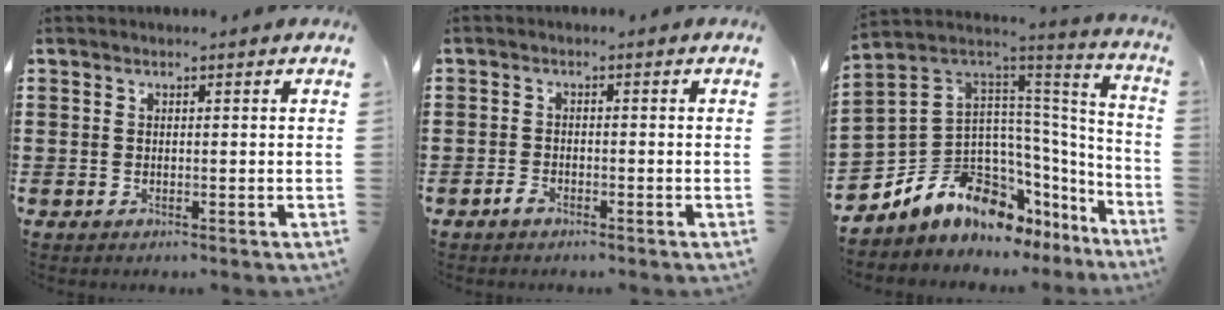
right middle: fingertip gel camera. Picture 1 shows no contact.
{"total": 1.7, "force": [-1.2, 0.7, 1.0], "torque": [-0.027, -0.001, -0.027]}
{"total": 11.0, "force": [-7.2, 7.2, 4.4], "torque": [-0.126, -0.005, -0.140]}